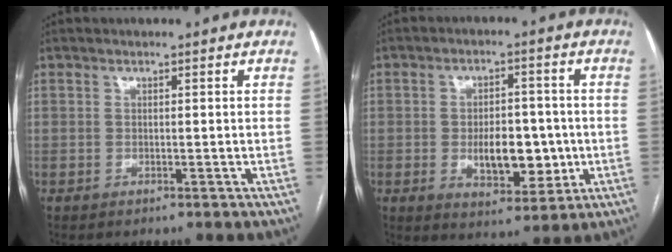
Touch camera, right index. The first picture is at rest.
{"total": 8.8, "force": [-1.3, 4.4, 7.5], "torque": [-0.115, 0.003, -0.012]}